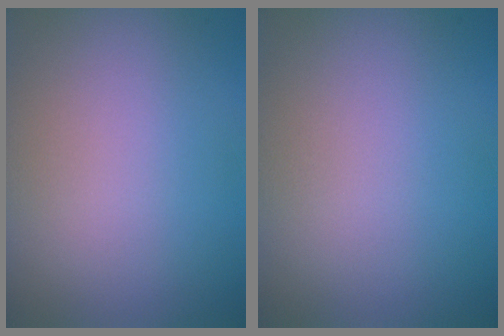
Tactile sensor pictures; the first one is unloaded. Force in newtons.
{"total": 0.0}